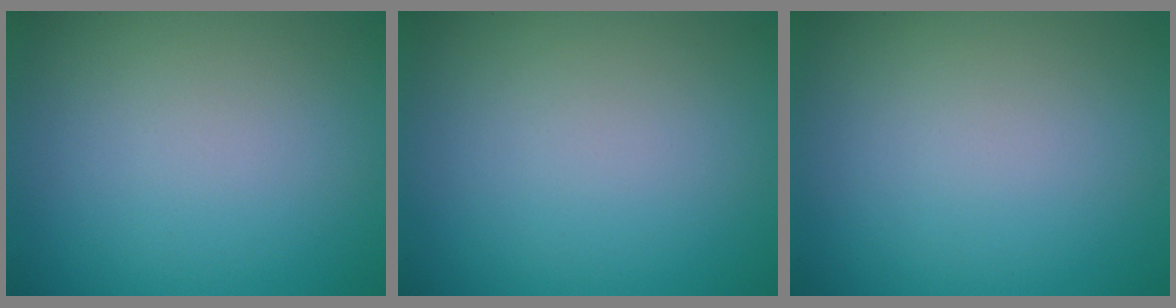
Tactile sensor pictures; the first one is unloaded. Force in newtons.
{"total": 0.0}
{"total": 0.0}